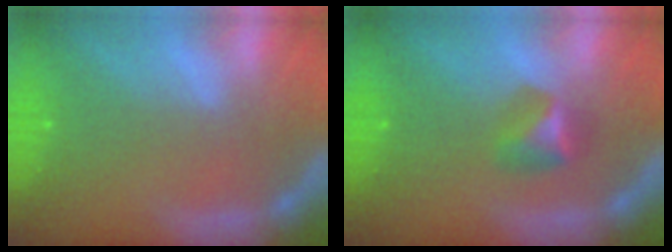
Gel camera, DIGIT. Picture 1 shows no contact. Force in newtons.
{"total": 2.4}